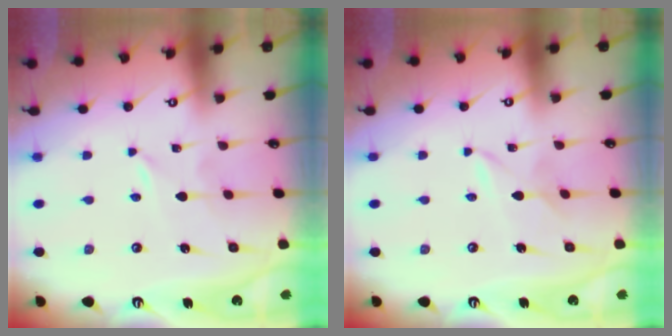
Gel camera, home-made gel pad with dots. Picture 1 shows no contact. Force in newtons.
{"total": 1.5, "press": 1.5, "slide": 0.3}